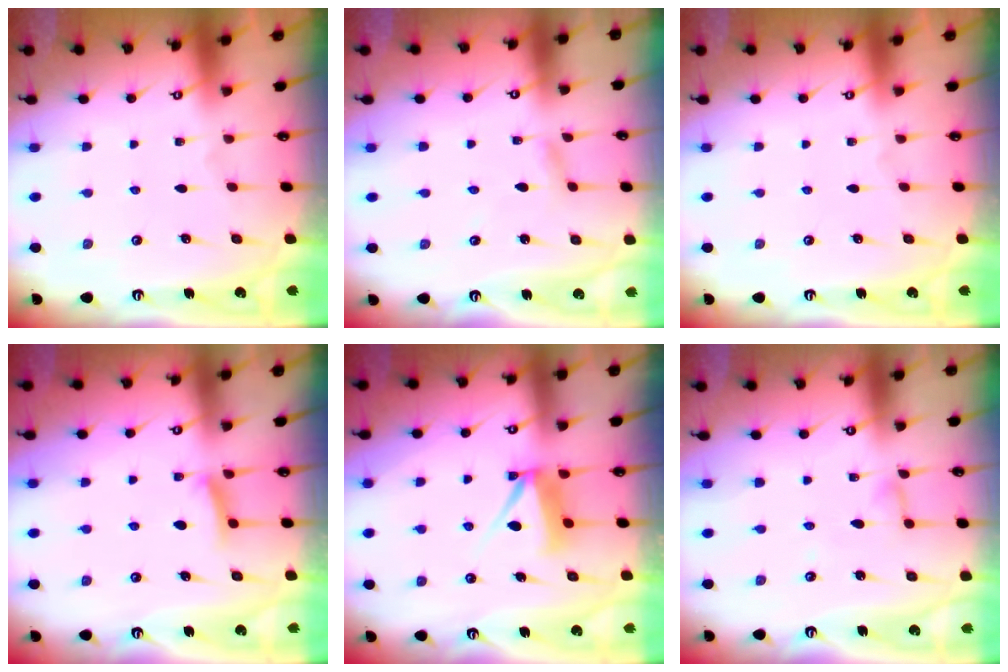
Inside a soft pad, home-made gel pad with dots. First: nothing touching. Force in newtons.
{"total": 1.6, "press": 1.5, "slide": 0.1}
{"total": 0.0}
{"total": 5.9, "press": 5.8, "slide": 0.7}
{"total": 8.7, "press": 8.7, "slide": 0.7}
{"total": 3.9, "press": 3.9, "slide": 0.4}